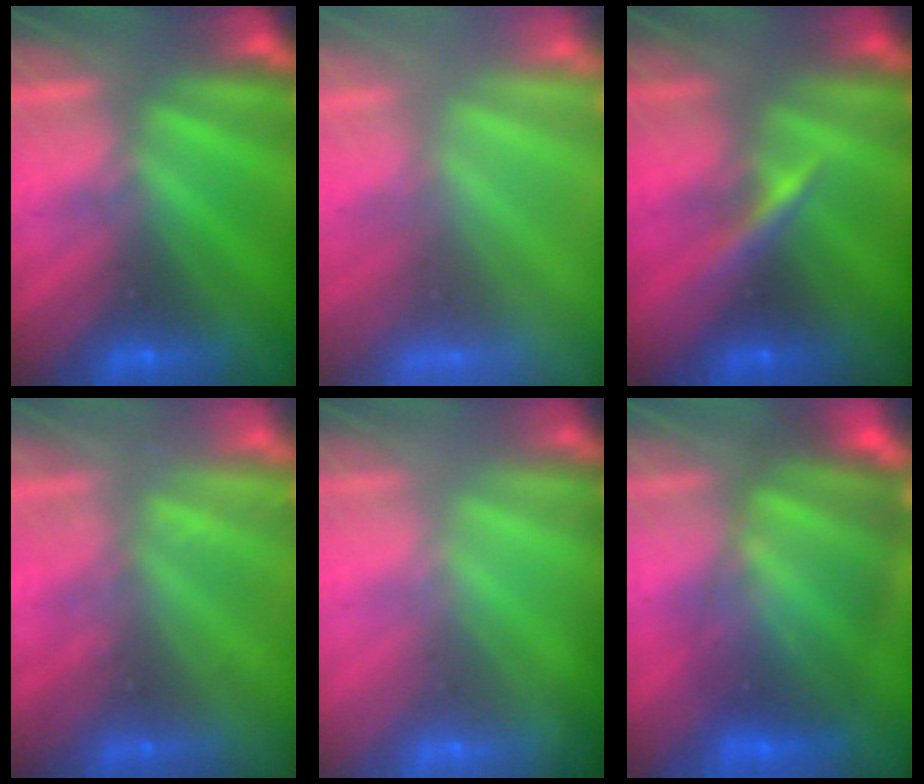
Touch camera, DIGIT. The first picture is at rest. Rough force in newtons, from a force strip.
{"total": 11.8}
{"total": 2.9}
{"total": 2.1}
{"total": 1.3}
{"total": 7.3}